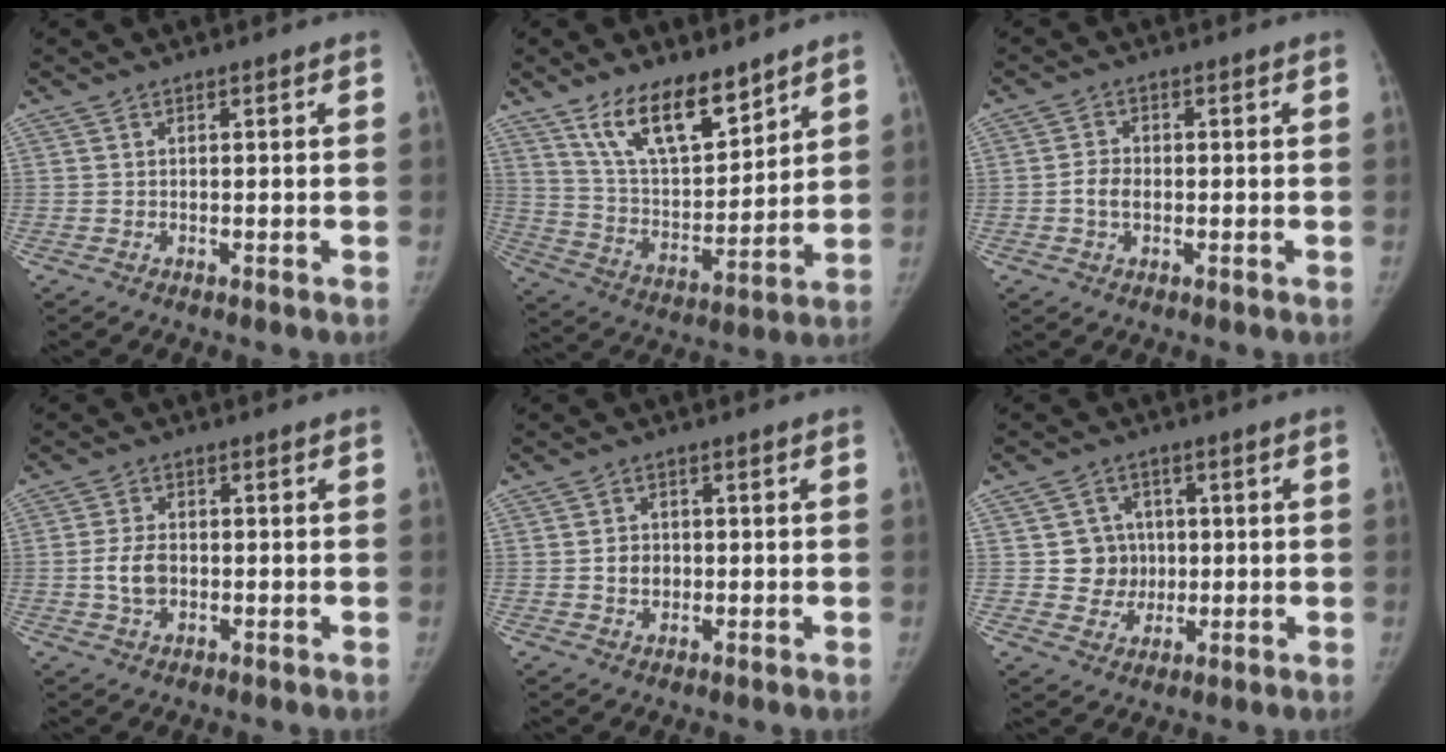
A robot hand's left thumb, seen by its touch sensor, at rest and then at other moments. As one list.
[{"total": 15.0, "force": [10.5, 6.0, 8.9], "torque": [-0.119, -0.066, 0.200]}, {"total": 3.2, "force": [-0.5, 2.3, 2.1], "torque": [-0.035, 0.007, -0.011]}, {"total": 5.0, "force": [-0.5, 3.5, 3.6], "torque": [-0.065, 0.006, -0.009]}, {"total": 3.5, "force": [-0.1, 3.0, 1.8], "torque": [-0.015, 0.003, -0.001]}, {"total": 7.1, "force": [0.6, 6.8, 1.7], "torque": [0.012, 0.007, 0.014]}]